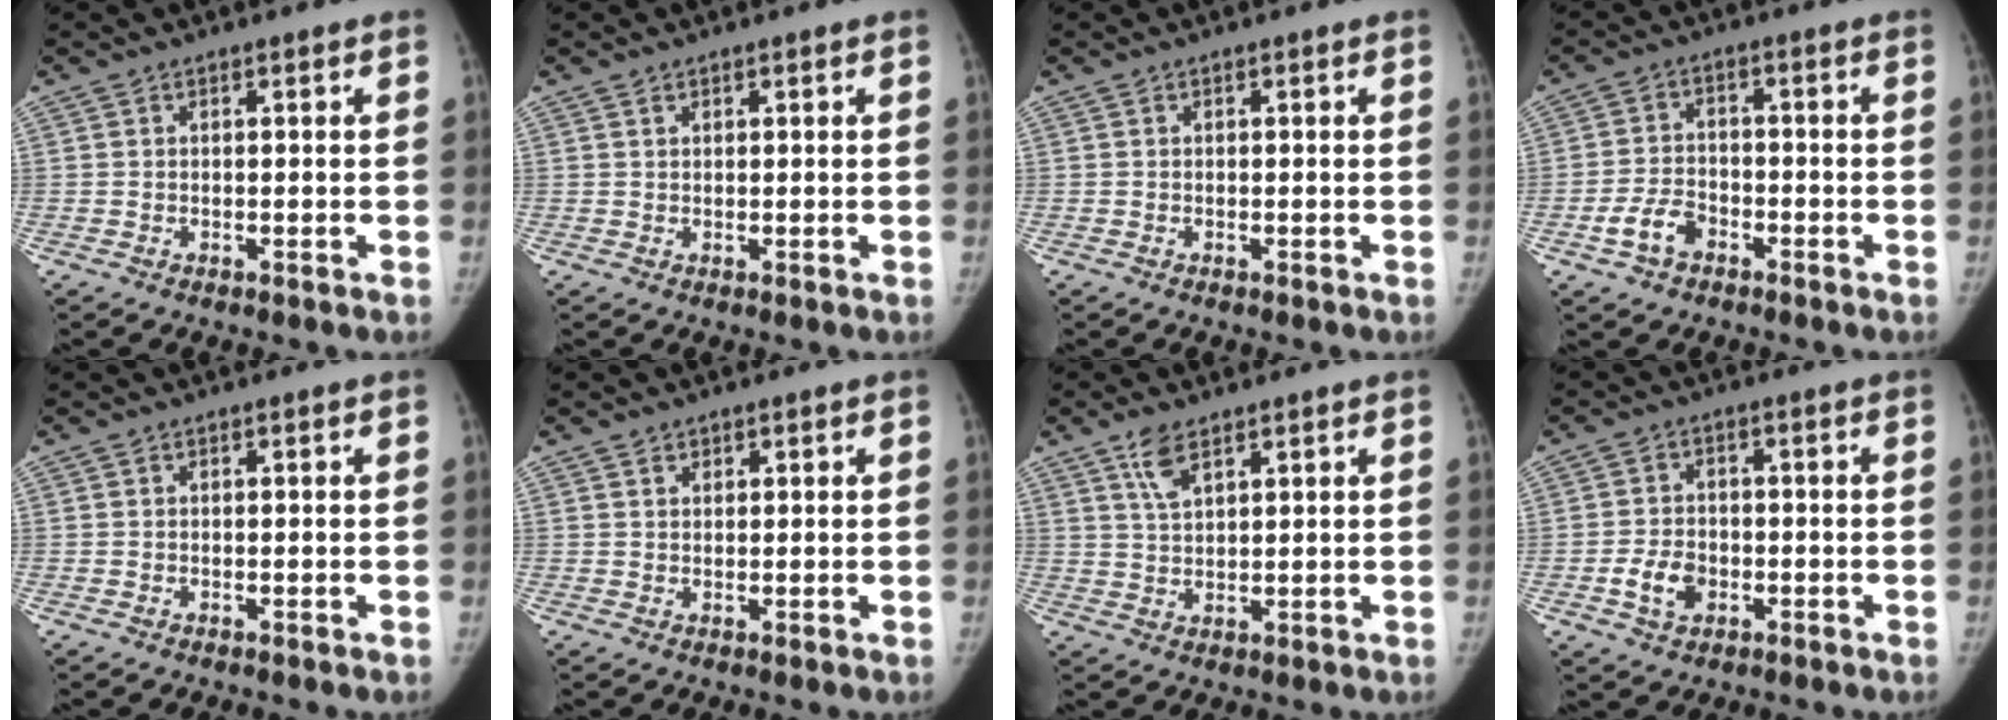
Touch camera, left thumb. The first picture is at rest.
{"total": 0.8, "force": [0.6, 0.5, 0.3], "torque": [0.000, -0.004, 0.009]}
{"total": 0.0}
{"total": 5.8, "force": [-3.0, 3.8, 3.1], "torque": [-0.056, 0.024, -0.055]}
{"total": 0.0}
{"total": 1.4, "force": [0.9, 1.0, 0.3], "torque": [0.006, -0.005, 0.014]}
{"total": 4.7, "force": [3.0, 1.9, 3.1], "torque": [-0.056, -0.010, 0.063]}
{"total": 5.6, "force": [-1.9, 4.2, 3.3], "torque": [-0.049, 0.012, -0.032]}